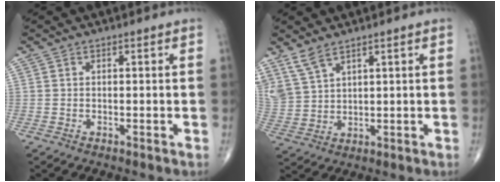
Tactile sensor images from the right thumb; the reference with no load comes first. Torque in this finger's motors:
{"motor_torque": [-0.51, 0.88, 1.00, 1.03, 0.14]}